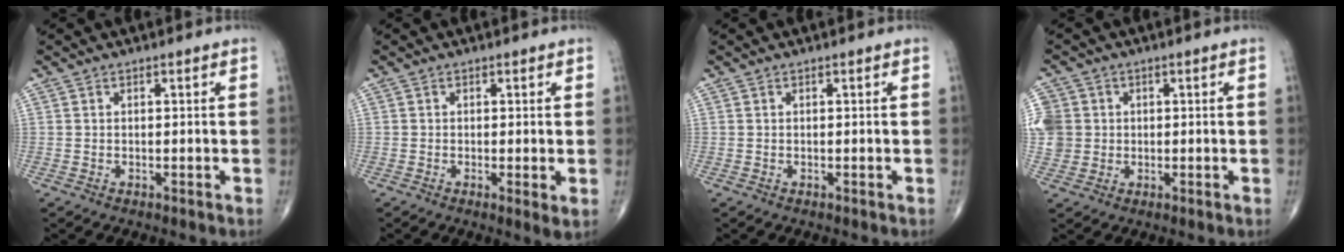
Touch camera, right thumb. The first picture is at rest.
{"total": 2.2, "force": [-0.2, 0.4, 2.2], "torque": [-0.044, -0.011, -0.010]}
{"total": 0.0}
{"total": 9.2, "force": [1.1, 8.6, 3.2], "torque": [-0.074, 0.019, 0.029]}